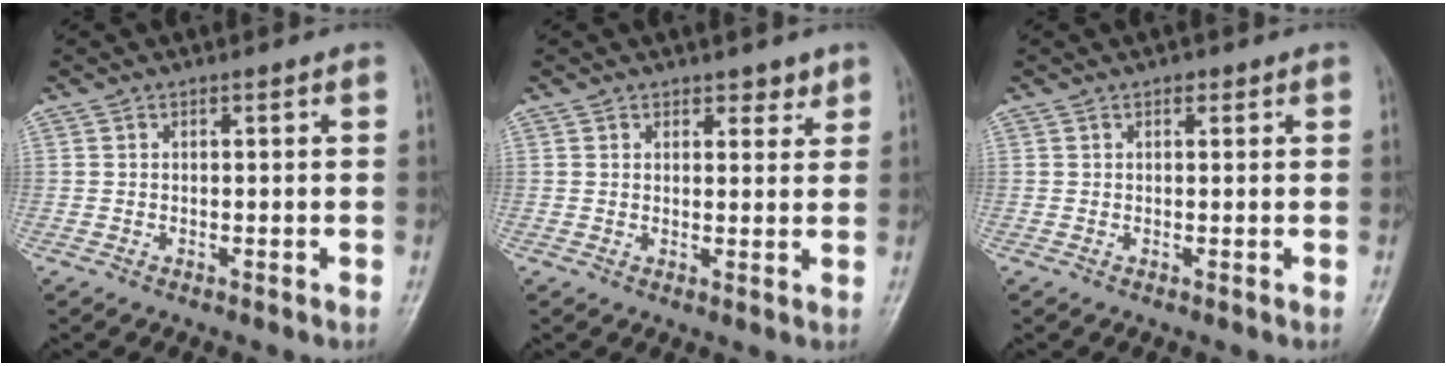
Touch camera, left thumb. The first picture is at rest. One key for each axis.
{"total": 2.7, "fx": 1.9, "fy": 1.7, "fz": 0.9, "tx": 0.010, "ty": -0.011, "tz": 0.026}
{"total": 0.9, "fx": 0.5, "fy": 0.6, "fz": 0.4, "tx": 0.001, "ty": -0.001, "tz": 0.004}